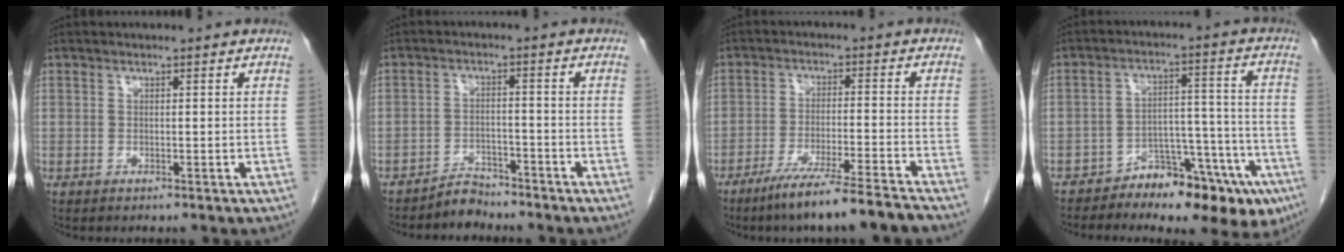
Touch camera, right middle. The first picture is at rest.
{"total": 3.4, "force": [-3.2, 0.9, -0.3], "torque": [0.008, -0.003, -0.055]}
{"total": 10.8, "force": [-8.7, -1.0, 6.3], "torque": [-0.089, -0.028, -0.144]}
{"total": 12.9, "force": [-9.1, 5.3, 7.4], "torque": [-0.064, 0.054, -0.131]}